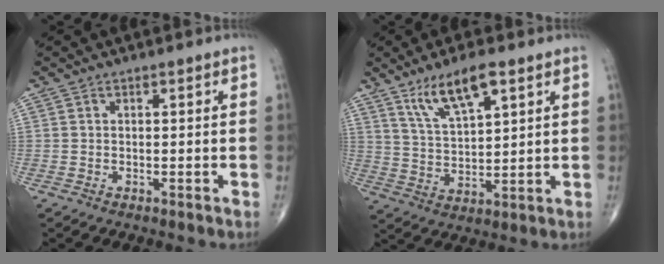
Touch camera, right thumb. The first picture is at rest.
{"total": 10.0, "force": [6.0, 3.2, 7.3], "torque": [-0.132, -0.026, 0.119]}